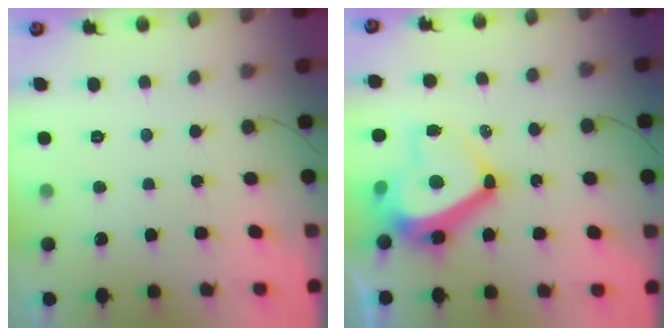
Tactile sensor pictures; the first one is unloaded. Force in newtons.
{"total": 13.0, "press": 12.7, "slide": 2.8}